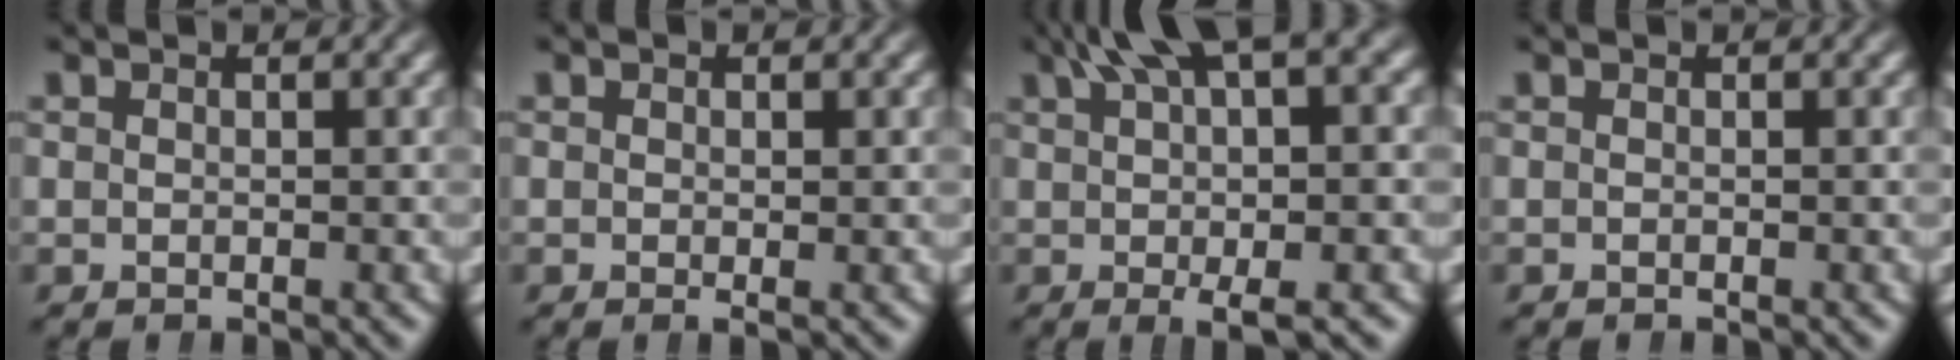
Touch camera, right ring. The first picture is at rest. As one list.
[{"total": 0.6, "force": [0.1, 0.1, 0.5], "torque": [-0.008, 0.001, 0.000]}, {"total": 6.6, "force": [1.9, 1.1, 6.2], "torque": [-0.090, 0.013, 0.031]}, {"total": 0.0}]